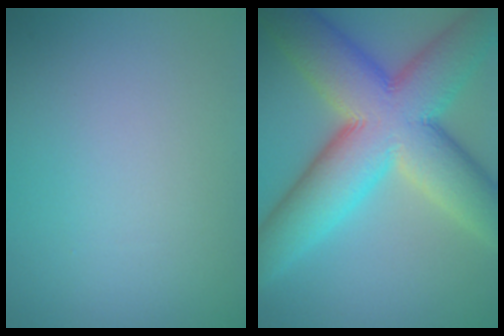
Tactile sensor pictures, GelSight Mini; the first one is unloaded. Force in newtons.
{"total": 14.6, "press": 14.6, "slide": 0.5}